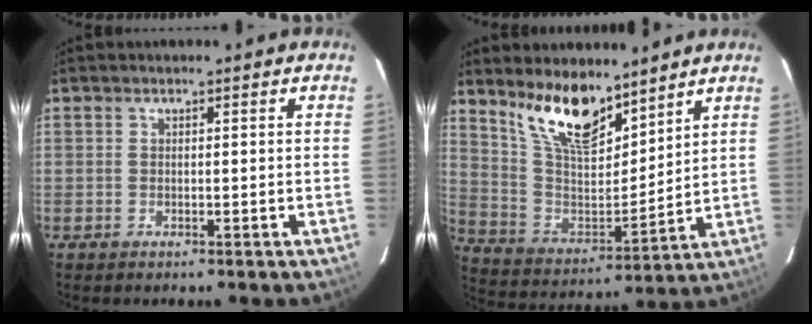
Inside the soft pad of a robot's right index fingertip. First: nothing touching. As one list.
[{"total": 14.6, "force": [10.8, 5.4, 8.2], "torque": [-0.162, -0.005, 0.216]}]